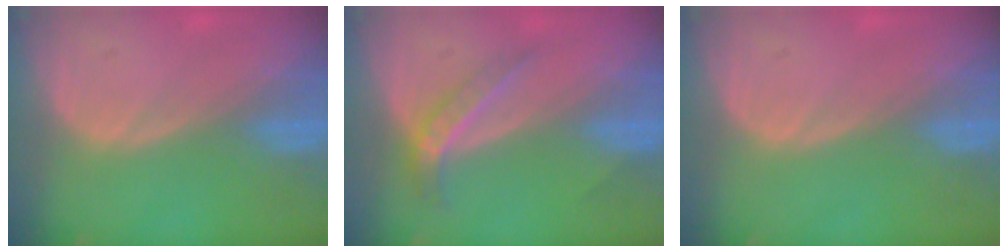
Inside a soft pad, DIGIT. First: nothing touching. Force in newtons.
{"total": 4.4, "press": 3.9, "slide": 2.1}
{"total": 0.0}